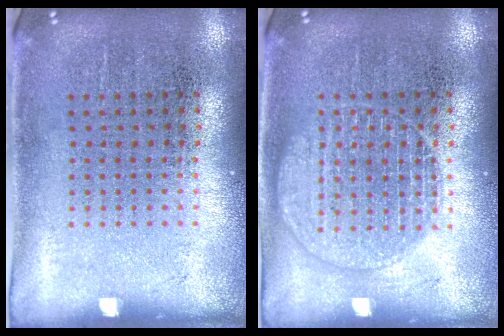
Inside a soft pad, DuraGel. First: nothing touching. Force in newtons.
{"total": 2.6, "press": 2.6, "slide": 0.4}